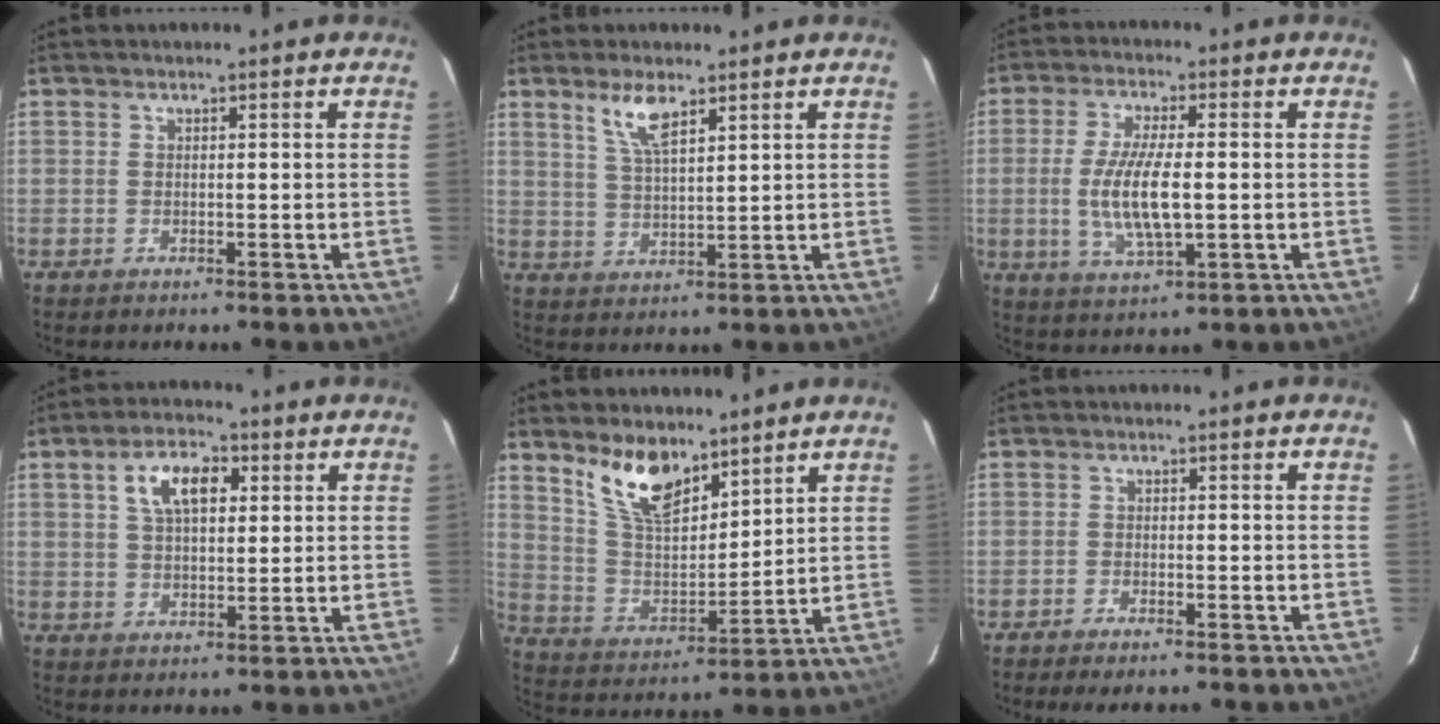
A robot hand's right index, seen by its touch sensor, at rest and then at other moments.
{"total": 5.9, "force": [3.9, 1.7, 4.1], "torque": [-0.080, 0.000, 0.081]}
{"total": 10.6, "force": [-0.9, 3.0, 10.1], "torque": [-0.200, -0.010, -0.014]}
{"total": 7.9, "force": [2.9, 4.2, 6.0], "torque": [-0.109, 0.021, 0.051]}
{"total": 12.1, "force": [8.7, 4.9, 6.8], "torque": [-0.130, 0.001, 0.174]}
{"total": 4.9, "force": [-4.3, 0.9, 2.2], "torque": [-0.051, -0.015, -0.069]}